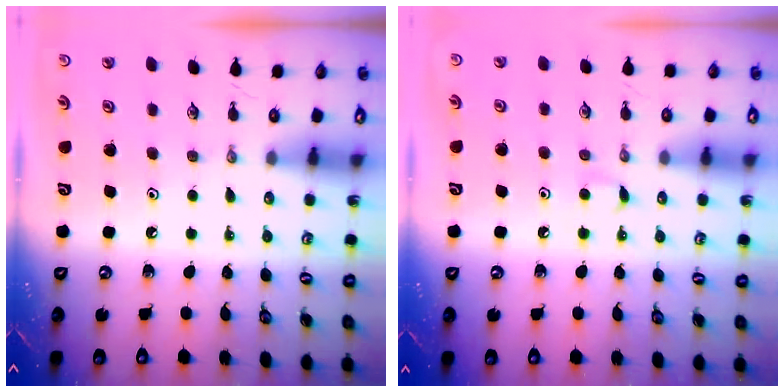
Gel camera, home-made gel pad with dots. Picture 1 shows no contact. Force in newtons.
{"total": 3.4, "press": 3.4, "slide": 0.5}